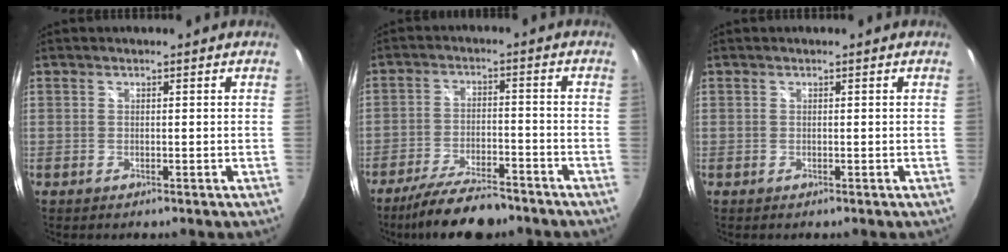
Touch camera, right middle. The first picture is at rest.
{"total": 11.8, "force": [-9.8, 2.8, 5.9], "torque": [-0.127, -0.016, -0.163]}
{"total": 0.0}